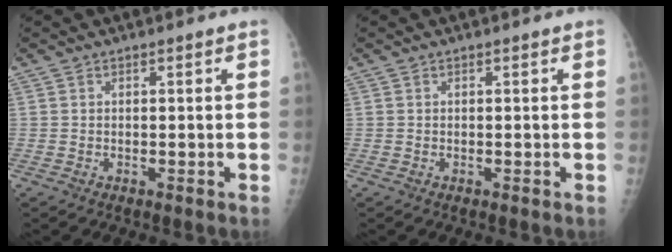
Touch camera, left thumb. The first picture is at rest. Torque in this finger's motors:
{"motor_torque": [0.00, 0.00, 0.00, 0.00, 0.00]}